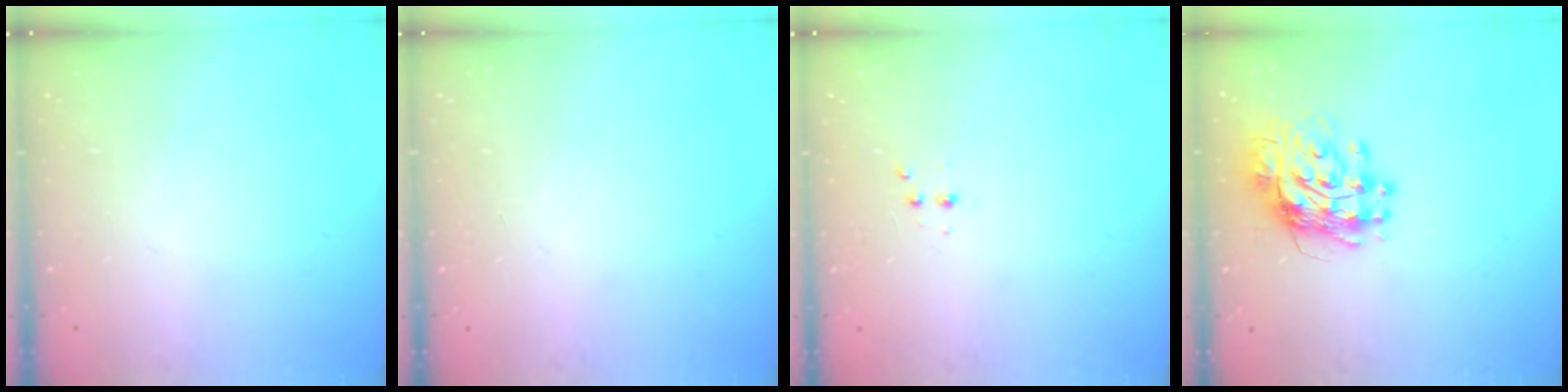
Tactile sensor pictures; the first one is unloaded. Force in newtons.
{"total": 0.0}
{"total": 2.9, "press": 2.7, "slide": 1.0}
{"total": 11.6, "press": 11.6, "slide": 1.2}